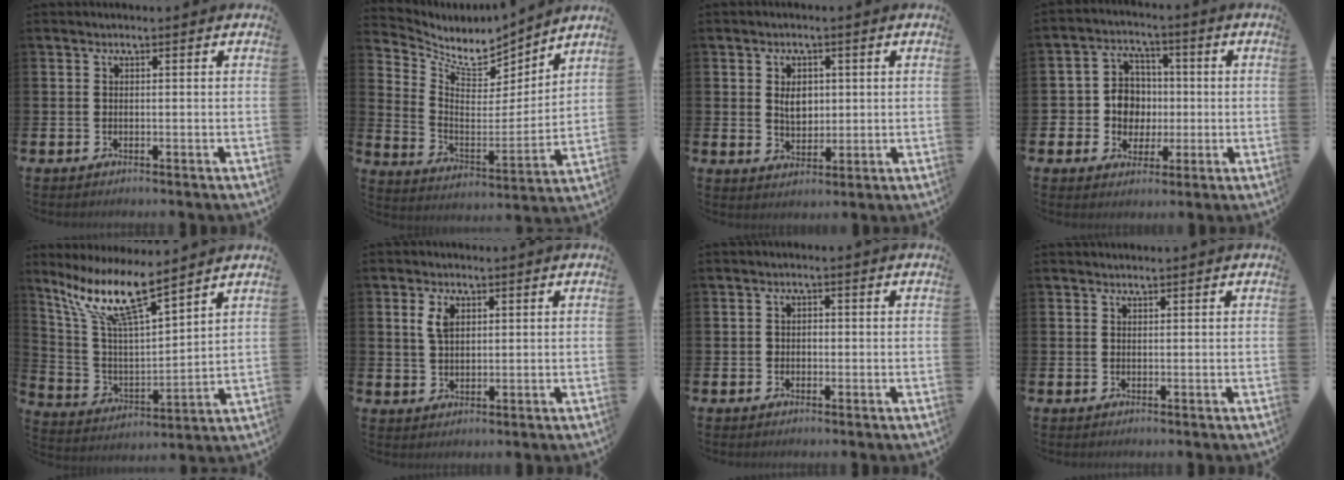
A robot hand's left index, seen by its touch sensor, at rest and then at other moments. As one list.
[{"total": 7.2, "force": [6.5, 2.6, 1.3], "torque": [-0.064, -0.057, 0.113]}, {"total": 3.4, "force": [0.9, 2.4, 2.3], "torque": [-0.033, 0.003, 0.012]}, {"total": 7.1, "force": [0.1, 6.6, 2.6], "torque": [-0.063, 0.016, 0.001]}, {"total": 11.4, "force": [8.6, 2.4, 7.1], "torque": [-0.164, -0.039, 0.149]}, {"total": 2.9, "force": [1.6, 1.7, 1.8], "torque": [-0.023, -0.001, 0.025]}, {"total": 1.3, "force": [-0.4, 1.1, 0.5], "torque": [-0.002, 0.002, -0.011]}, {"total": 0.6, "force": [0.6, 0.0, 0.0], "torque": [0.008, -0.004, 0.010]}]